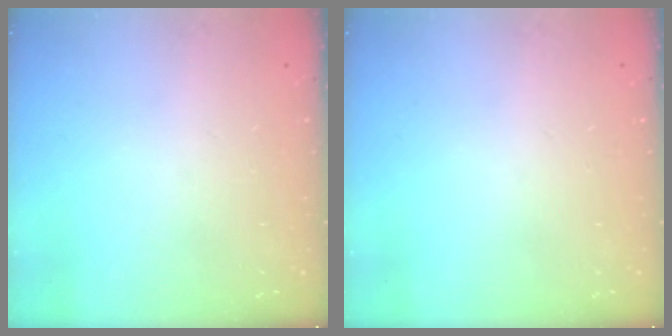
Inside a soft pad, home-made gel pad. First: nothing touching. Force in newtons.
{"total": 0.0}